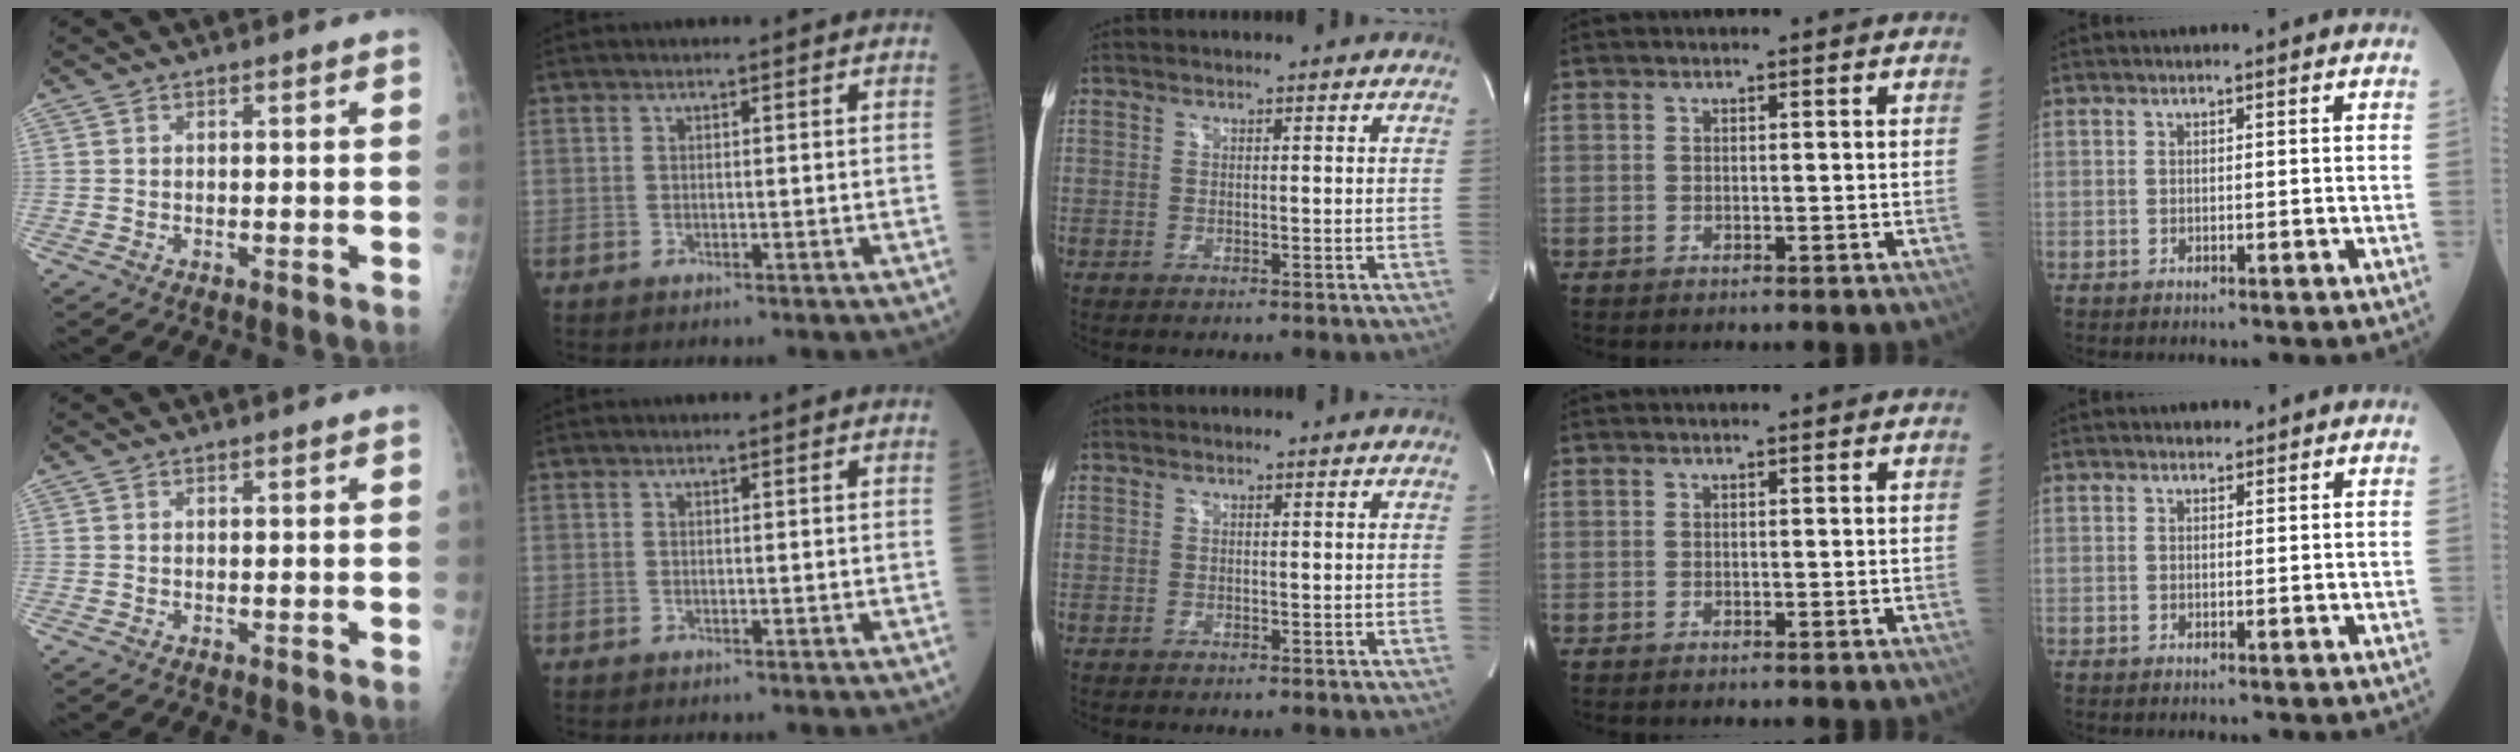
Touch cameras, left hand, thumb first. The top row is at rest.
{"little": {"total": 0.8, "force": [0.7, 0.5, 0.1], "torque": [-0.007, 0.000, 0.008]}}